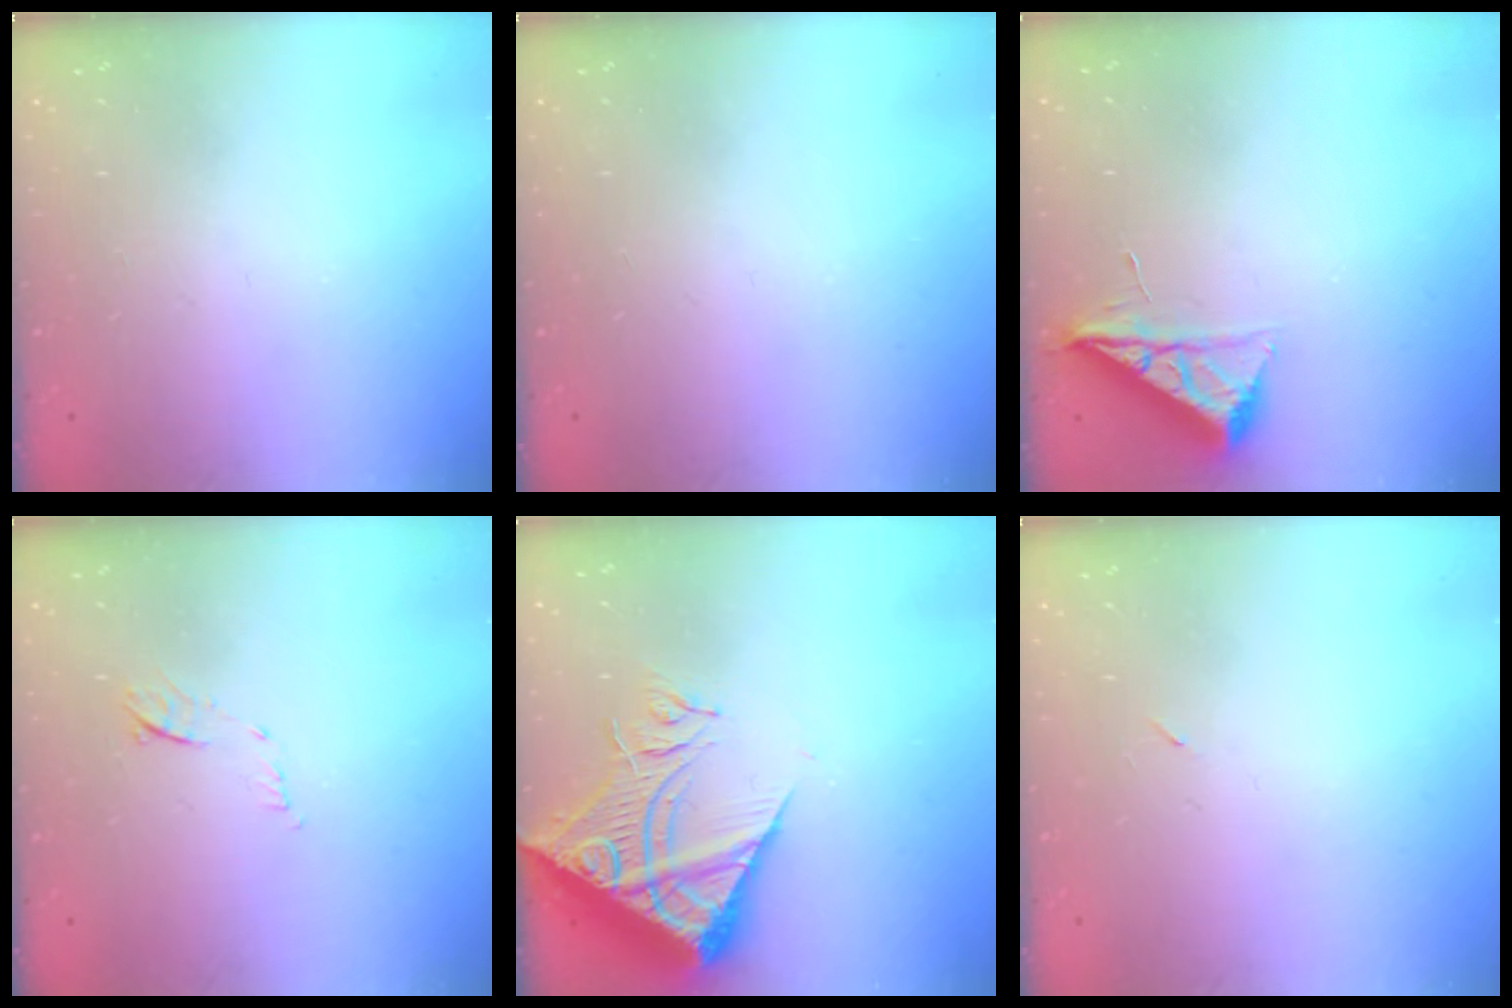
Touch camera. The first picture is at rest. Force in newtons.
{"total": 0.0}
{"total": 6.8, "press": 6.7, "slide": 0.7}
{"total": 8.0, "press": 7.9, "slide": 1.0}
{"total": 14.2, "press": 14.1, "slide": 1.9}
{"total": 2.2, "press": 1.9, "slide": 1.2}